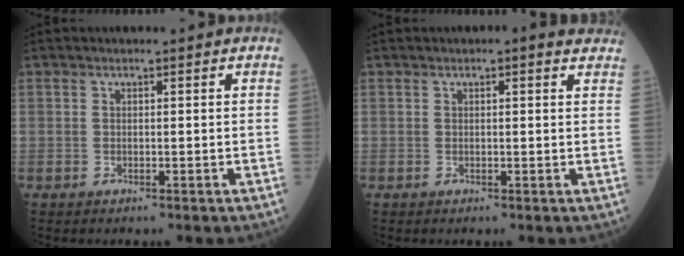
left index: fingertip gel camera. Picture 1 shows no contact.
{"total": 2.6, "force": [2.0, 0.8, 1.6], "torque": [-0.016, 0.011, 0.012]}